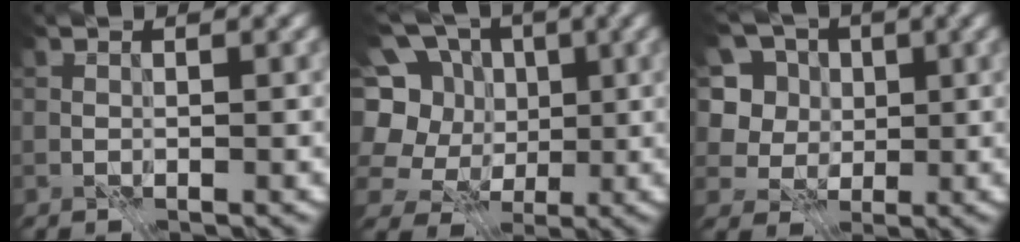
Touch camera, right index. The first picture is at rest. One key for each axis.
{"total": 10.0, "fx": 1.9, "fy": 8.5, "fz": 4.8, "tx": -0.117, "ty": 0.030, "tz": 0.002}
{"total": 7.8, "fx": 2.7, "fy": 6.7, "fz": 3.0, "tx": -0.067, "ty": 0.003, "tz": 0.040}